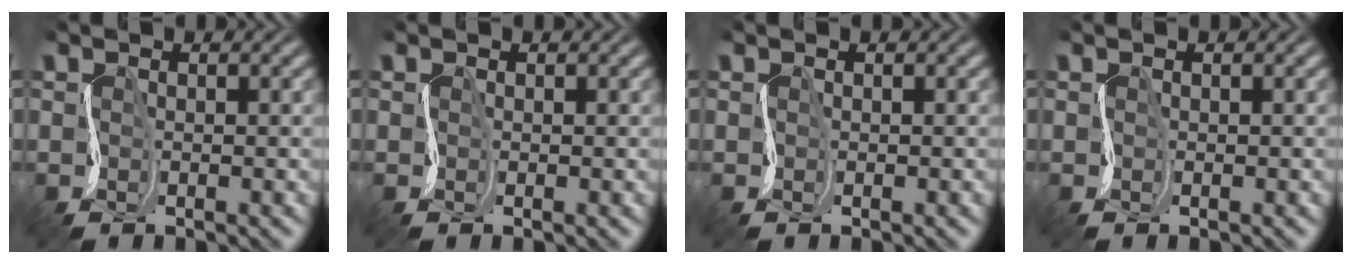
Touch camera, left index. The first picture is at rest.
{"total": 0.0}
{"total": 0.0}
{"total": 0.0}